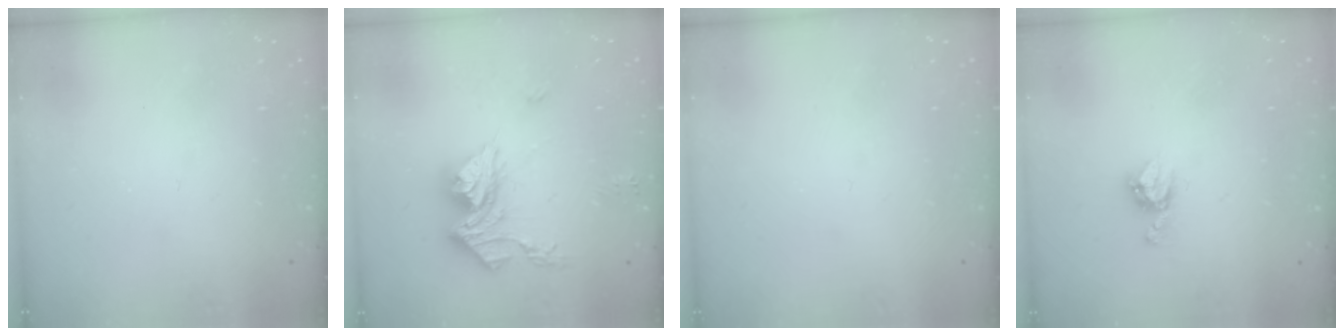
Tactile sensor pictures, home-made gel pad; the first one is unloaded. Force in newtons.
{"total": 14.7, "press": 14.6, "slide": 1.5}
{"total": 0.0}
{"total": 6.1, "press": 6.1, "slide": 0.4}